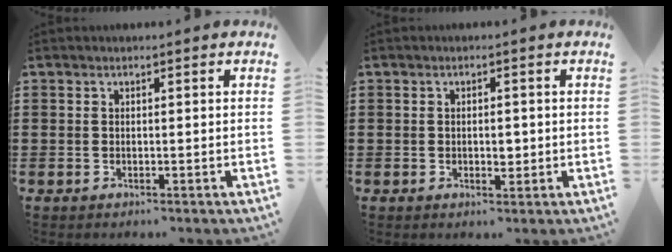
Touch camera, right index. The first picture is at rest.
{"total": 2.1, "force": [-0.2, 1.0, 1.8], "torque": [-0.034, 0.002, -0.003]}